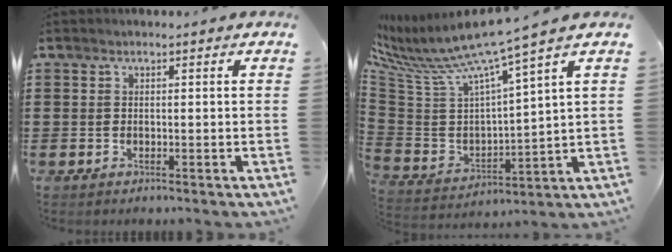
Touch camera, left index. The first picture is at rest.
{"total": 8.7, "force": [6.9, -0.4, 5.1], "torque": [-0.130, -0.058, 0.107]}